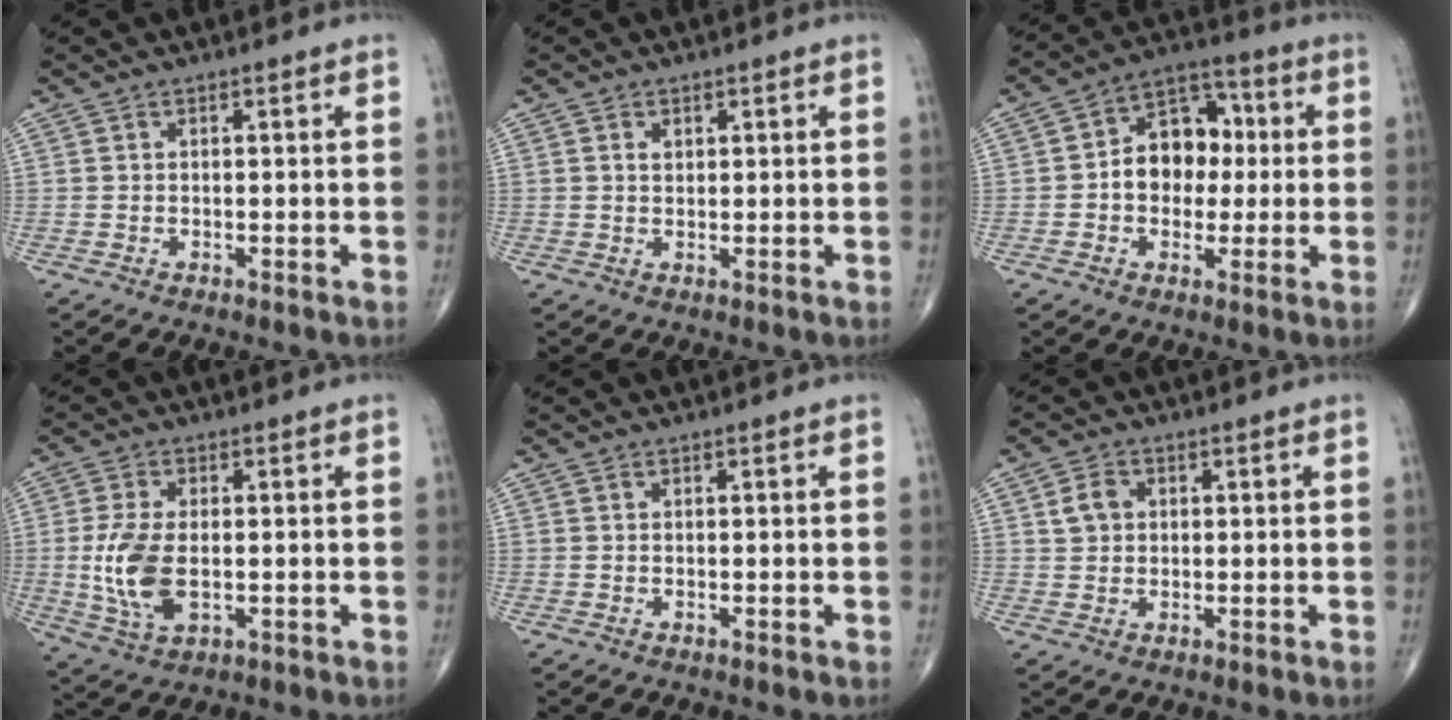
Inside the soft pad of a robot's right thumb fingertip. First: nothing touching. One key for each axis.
{"total": 1.4, "fx": 0.6, "fy": 0.9, "fz": 0.8, "tx": -0.007, "ty": -0.003, "tz": 0.011}
{"total": 11.8, "fx": 0.3, "fy": 8.7, "fz": 8.0, "tx": -0.076, "ty": 0.032, "tz": -0.003}
{"total": 9.5, "fx": -0.6, "fy": 5.1, "fz": 8.0, "tx": -0.173, "ty": -0.008, "tz": -0.006}
{"total": 0.0}
{"total": 3.7, "fx": 1.0, "fy": 3.0, "fz": 2.0, "tx": -0.027, "ty": 0.003, "tz": 0.018}